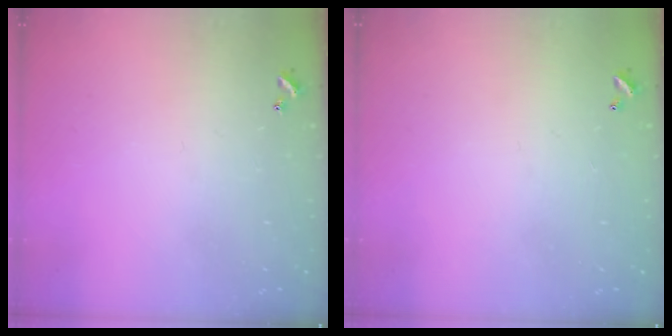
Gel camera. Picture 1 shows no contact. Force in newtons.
{"total": 3.0, "press": 3.0, "slide": 0.1}